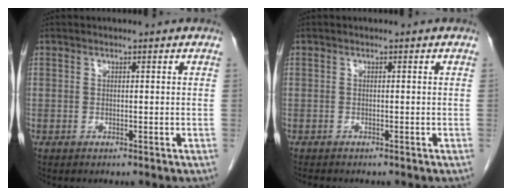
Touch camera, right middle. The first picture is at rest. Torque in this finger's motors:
{"motor_torque": [0.09, -0.06, -0.02, 0.01]}